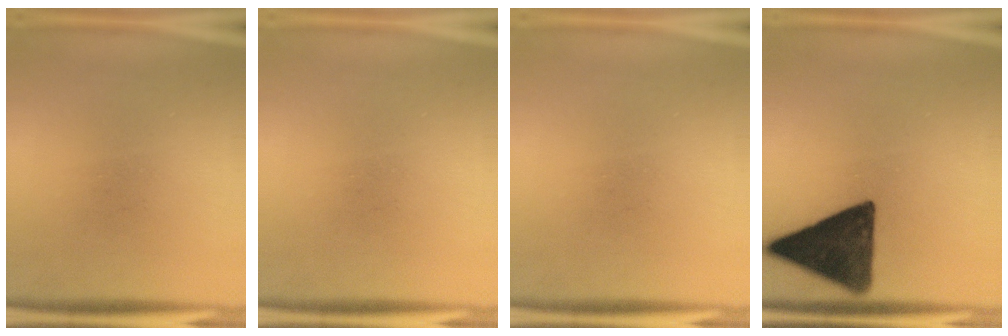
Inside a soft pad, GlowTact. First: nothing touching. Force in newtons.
{"total": 0.0}
{"total": 0.0}
{"total": 14.2}